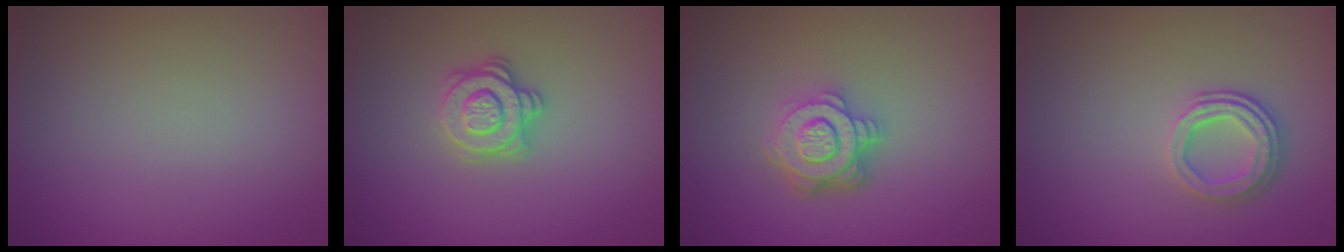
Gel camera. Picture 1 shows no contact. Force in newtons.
{"total": 2.8, "press": 2.6, "slide": 1.0}
{"total": 4.5, "press": 3.3, "slide": 3.1}
{"total": 3.2, "press": 2.5, "slide": 2.0}